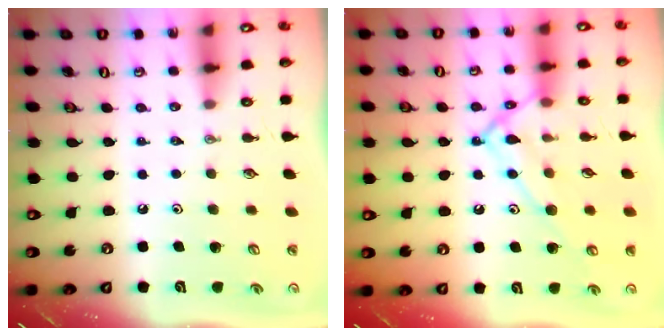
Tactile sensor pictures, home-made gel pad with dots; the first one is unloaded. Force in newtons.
{"total": 13.3, "press": 13.3, "slide": 1.1}